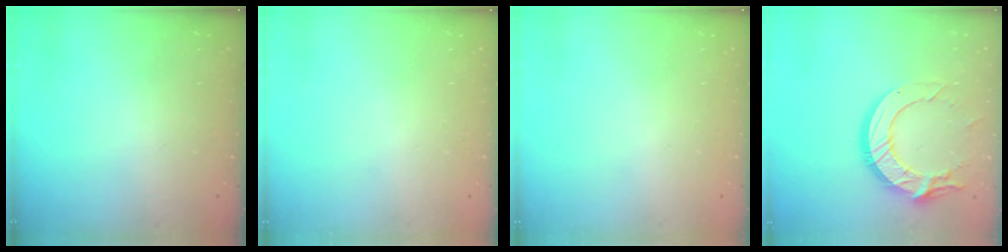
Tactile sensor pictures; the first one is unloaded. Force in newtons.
{"total": 0.0}
{"total": 0.0}
{"total": 15.3, "press": 15.2, "slide": 1.5}